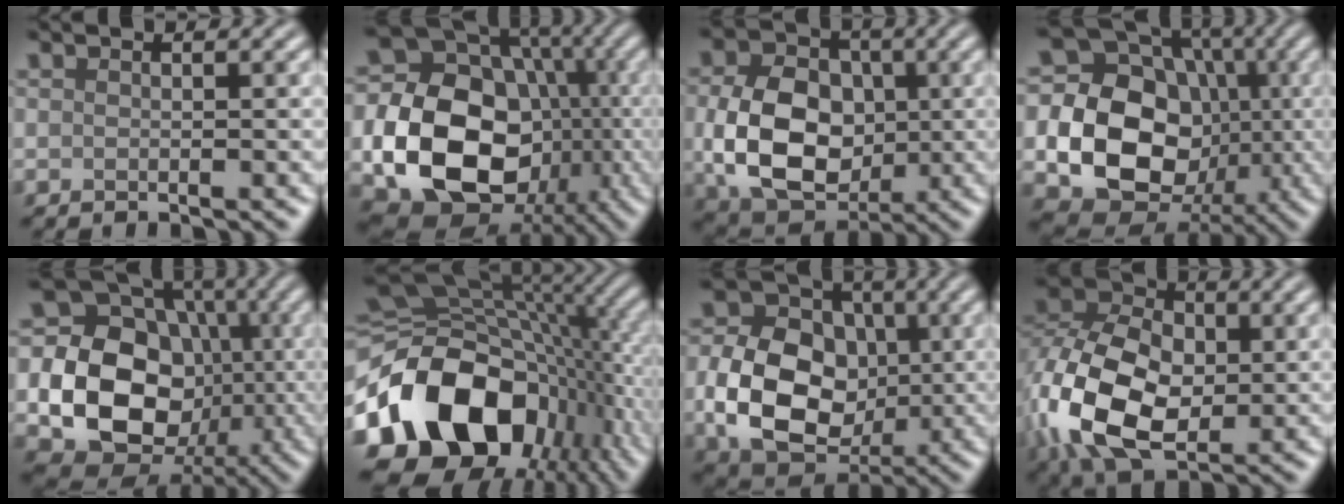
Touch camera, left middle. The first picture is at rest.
{"total": 17.8, "force": [-3.0, 14.4, 10.0], "torque": [-0.181, -0.038, -0.051]}
{"total": 10.0, "force": [-0.6, 7.5, 6.6], "torque": [-0.140, -0.009, -0.007]}
{"total": 18.5, "force": [-1.7, 15.8, 9.5], "torque": [-0.186, -0.008, -0.050]}
{"total": 19.0, "force": [-1.9, 16.2, 9.6], "torque": [-0.184, -0.012, -0.053]}
{"total": 16.4, "force": [-4.3, 11.6, 10.8], "torque": [-0.210, -0.017, -0.070]}
{"total": 11.1, "force": [-1.6, 8.4, 7.0], "torque": [-0.140, -0.006, -0.034]}
{"total": 12.2, "force": [-2.1, 8.2, 8.8], "torque": [-0.209, -0.010, -0.046]}